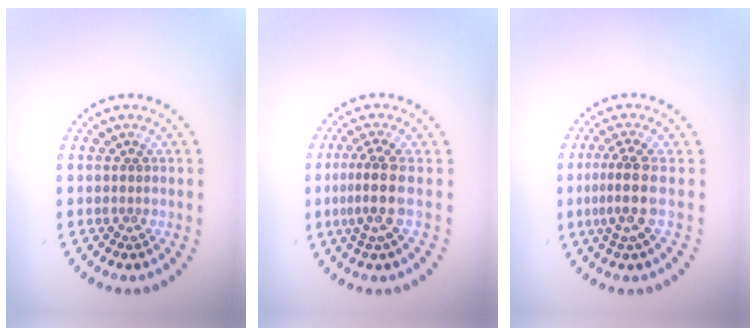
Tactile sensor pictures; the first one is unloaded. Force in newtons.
{"total": 3.0, "press": 2.0, "slide": 2.2}
{"total": 3.0, "press": 2.0, "slide": 2.2}